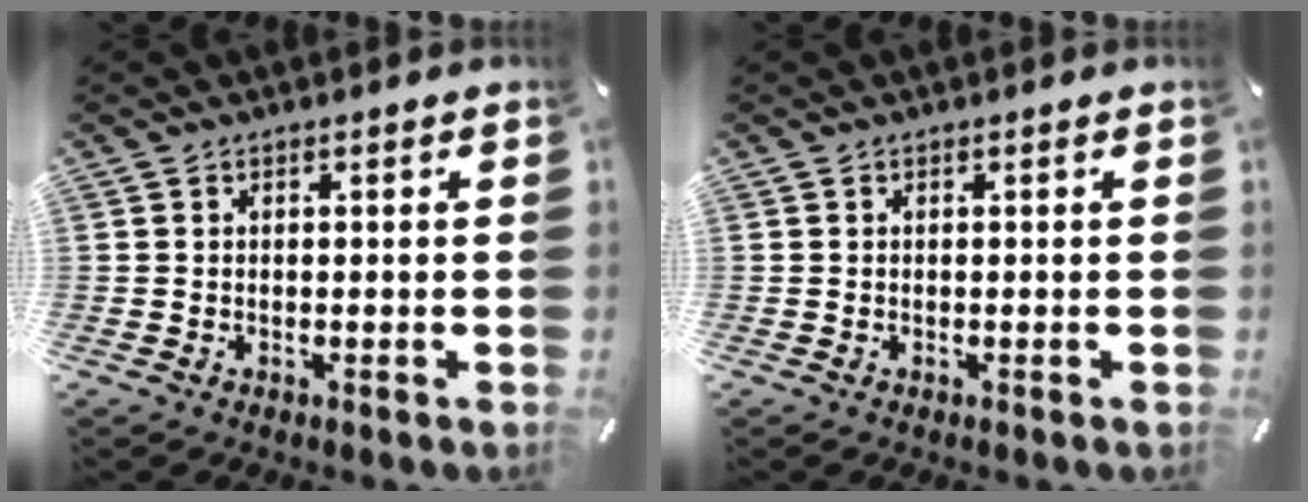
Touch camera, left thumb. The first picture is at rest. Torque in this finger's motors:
{"motor_torque": [0.00, 0.00, -0.01, 0.01, 0.00]}